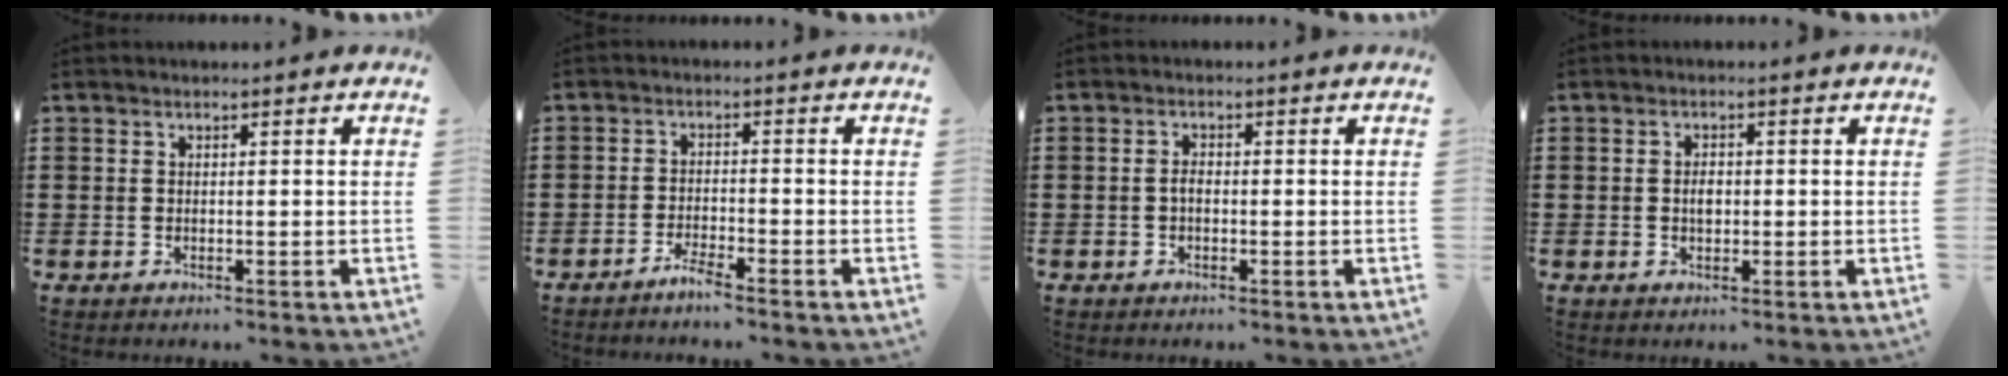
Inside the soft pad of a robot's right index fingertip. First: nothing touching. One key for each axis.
{"total": 2.4, "fx": -2.2, "fy": -0.1, "fz": 1.0, "tx": -0.025, "ty": -0.001, "tz": -0.043}
{"total": 1.5, "fx": -0.4, "fy": 0.7, "fz": 1.3, "tx": -0.032, "ty": -0.002, "tz": -0.010}
{"total": 1.9, "fx": -0.1, "fy": 1.0, "fz": 1.6, "tx": -0.034, "ty": 0.002, "tz": -0.003}